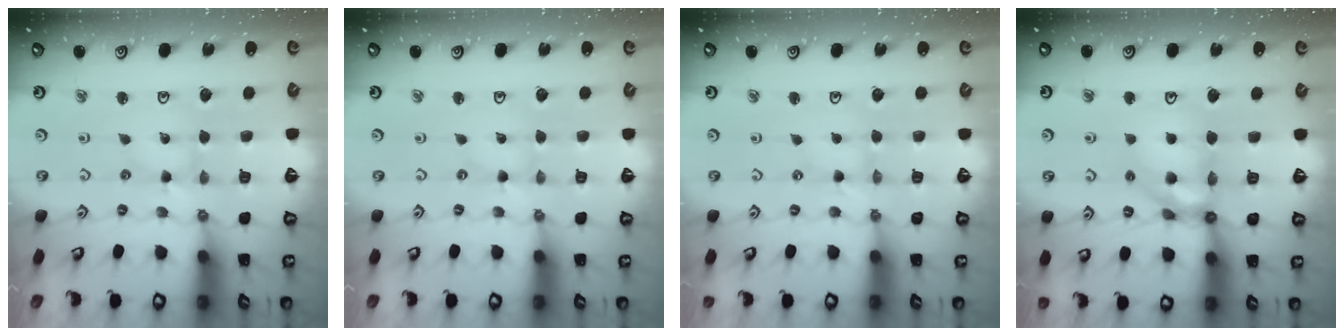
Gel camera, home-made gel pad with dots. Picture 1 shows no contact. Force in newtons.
{"total": 0.0}
{"total": 1.1, "press": 1.0, "slide": 0.1}
{"total": 11.1, "press": 10.9, "slide": 1.6}